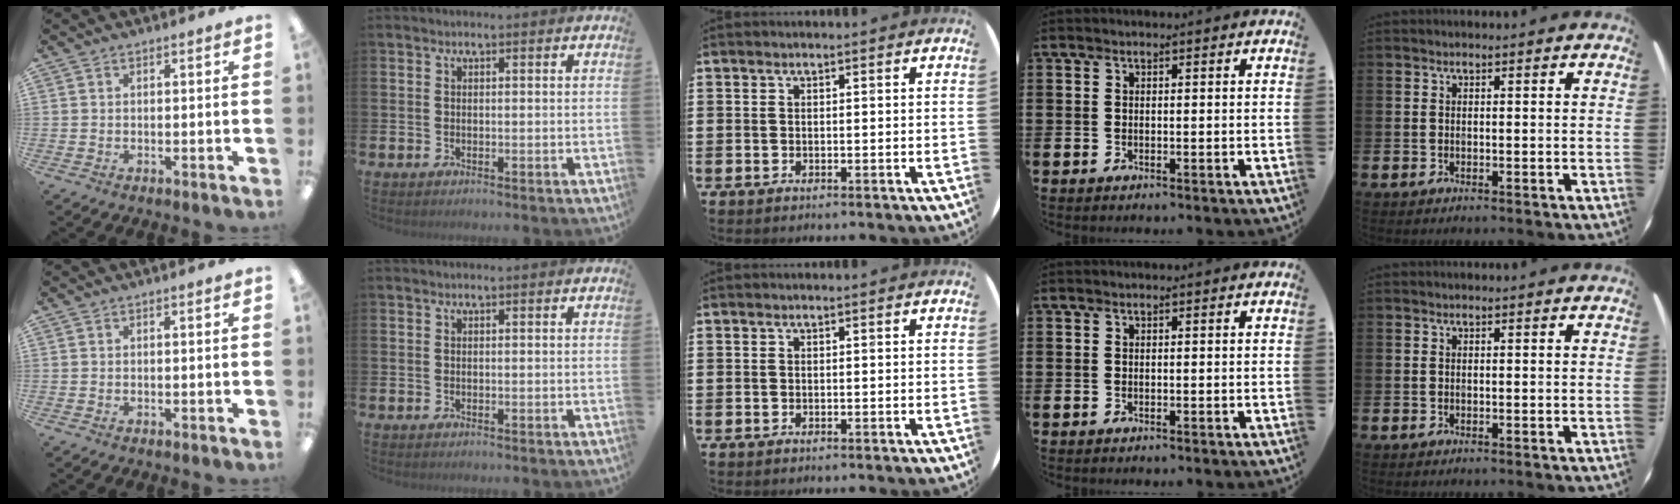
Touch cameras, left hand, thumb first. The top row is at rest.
{}